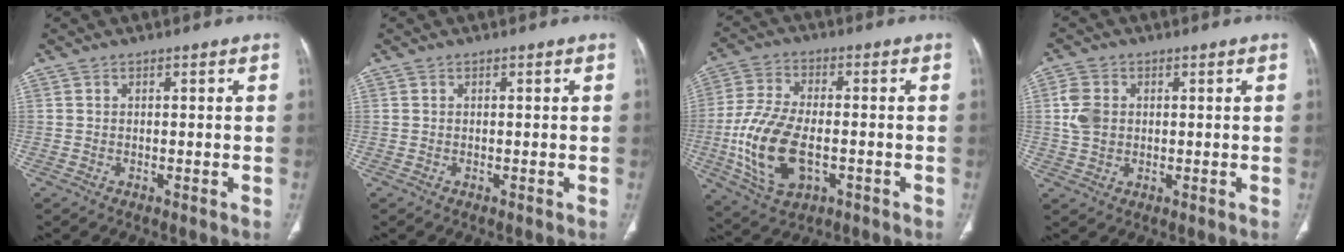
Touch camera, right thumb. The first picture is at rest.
{"total": 0.0}
{"total": 15.5, "force": [-3.3, 8.4, 12.6], "torque": [-0.260, 0.006, -0.053]}
{"total": 5.4, "force": [0.7, 4.2, 3.3], "torque": [-0.064, 0.003, 0.015]}